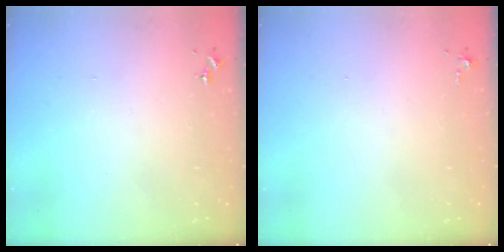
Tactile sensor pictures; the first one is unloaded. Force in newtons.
{"total": 3.8, "press": 3.8, "slide": 0.6}